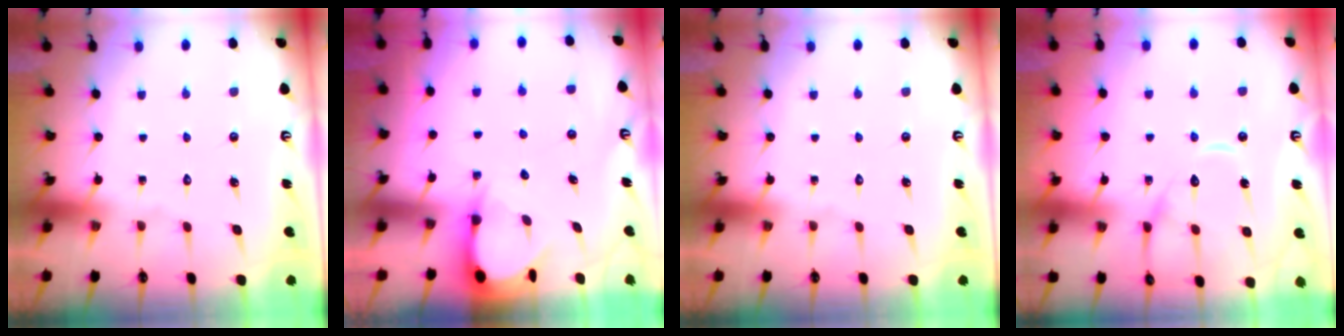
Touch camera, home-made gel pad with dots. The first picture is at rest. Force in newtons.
{"total": 3.5, "press": 3.5, "slide": 0.4}
{"total": 0.0}
{"total": 12.9, "press": 12.8, "slide": 1.4}